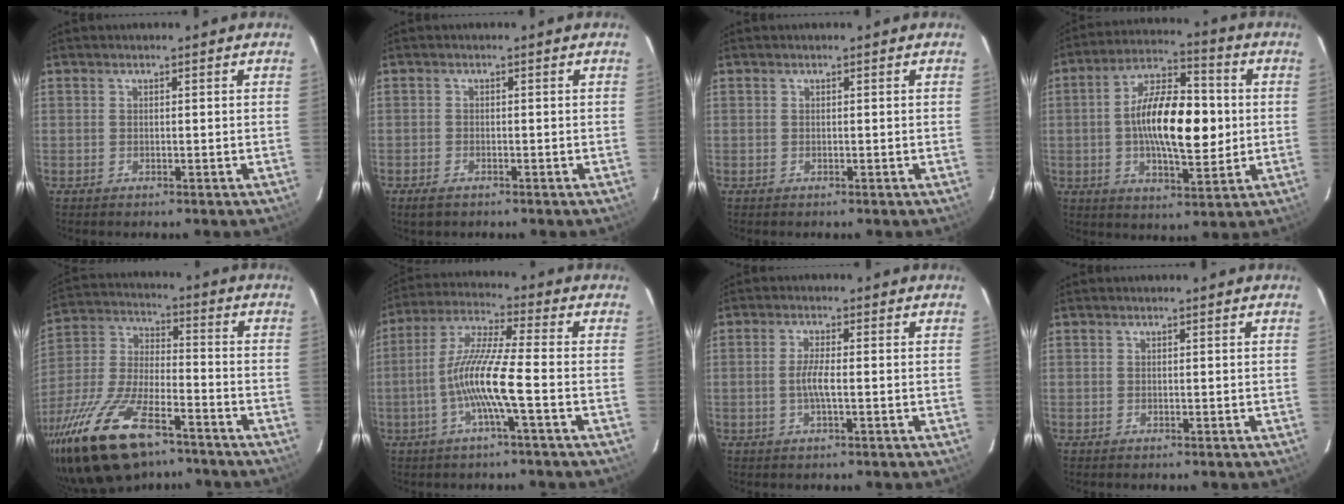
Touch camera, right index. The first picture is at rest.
{"total": 2.4, "force": [-1.7, 1.2, 1.2], "torque": [-0.030, -0.004, -0.032]}
{"total": 0.0}
{"total": 16.0, "force": [-0.1, 6.7, 14.5], "torque": [-0.249, 0.019, -0.004]}
{"total": 23.1, "force": [-15.8, 8.7, 14.5], "torque": [-0.305, -0.029, -0.277]}
{"total": 10.8, "force": [-3.2, -0.3, 10.3], "torque": [-0.209, 0.005, -0.065]}
{"total": 3.3, "force": [-0.7, 0.2, 3.2], "torque": [-0.063, 0.001, -0.014]}
{"total": 0.0}